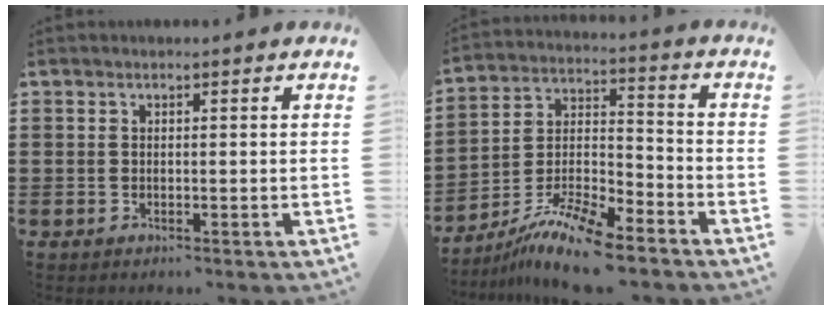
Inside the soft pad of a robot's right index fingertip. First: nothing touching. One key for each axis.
{"total": 10.9, "fx": -9.1, "fy": 1.5, "fz": 5.8, "tx": -0.120, "ty": 0.015, "tz": -0.181}